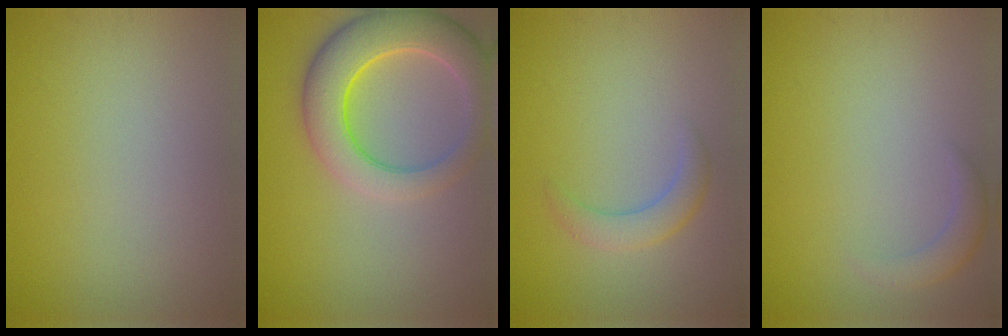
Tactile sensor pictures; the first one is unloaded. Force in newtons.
{"total": 7.1, "press": 7.1, "slide": 0.6}
{"total": 2.4, "press": 2.4, "slide": 0.2}
{"total": 1.8, "press": 1.8, "slide": 0.1}